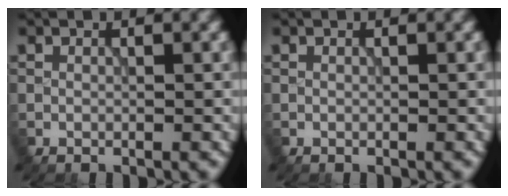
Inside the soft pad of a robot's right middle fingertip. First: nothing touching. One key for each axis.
{"total": 0.0}